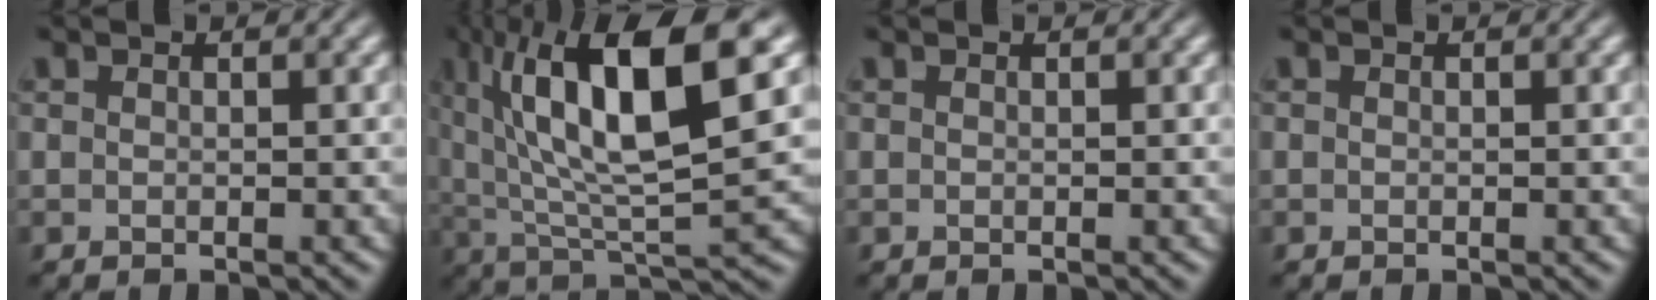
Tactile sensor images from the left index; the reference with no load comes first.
{"total": 13.0, "force": [5.0, 3.3, 11.6], "torque": [-0.199, 0.012, 0.090]}
{"total": 0.0}
{"total": 0.0}